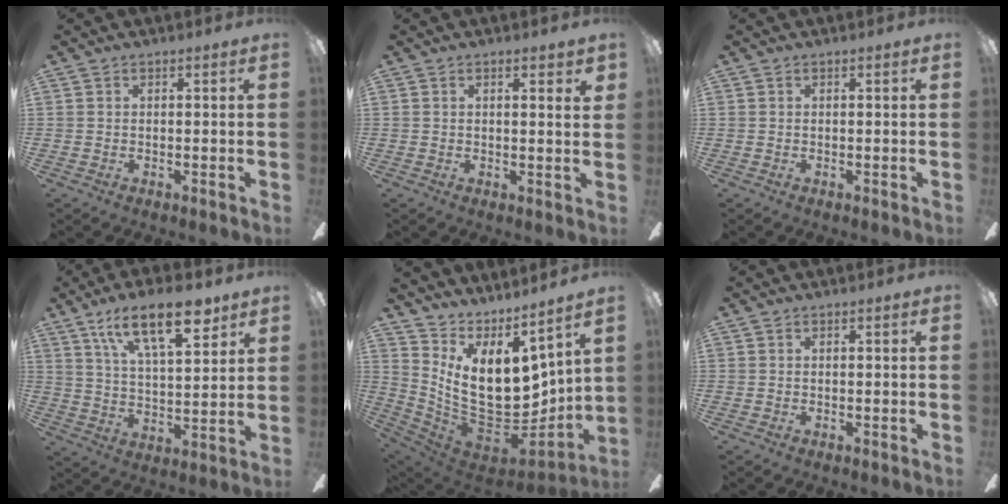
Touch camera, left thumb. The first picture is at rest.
{"total": 2.1, "force": [1.0, 0.3, 1.8], "torque": [-0.022, -0.006, 0.014]}
{"total": 0.0}
{"total": 17.2, "force": [10.8, 6.4, 11.8], "torque": [-0.189, -0.042, 0.178]}
{"total": 18.6, "force": [3.5, 10.6, 14.9], "torque": [-0.287, -0.063, 0.079]}
{"total": 0.0}